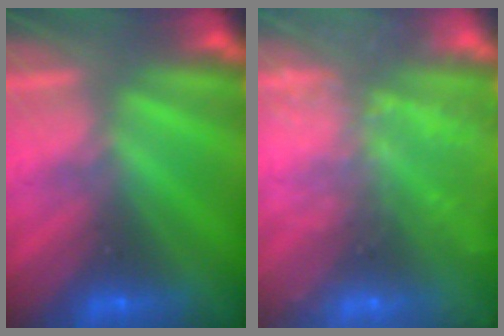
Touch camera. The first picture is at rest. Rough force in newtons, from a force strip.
{"total": 7.3}